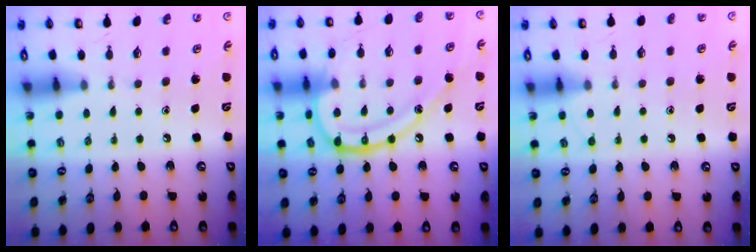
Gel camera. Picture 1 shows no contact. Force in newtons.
{"total": 19.7, "press": 19.6, "slide": 1.9}
{"total": 5.0, "press": 4.9, "slide": 0.6}